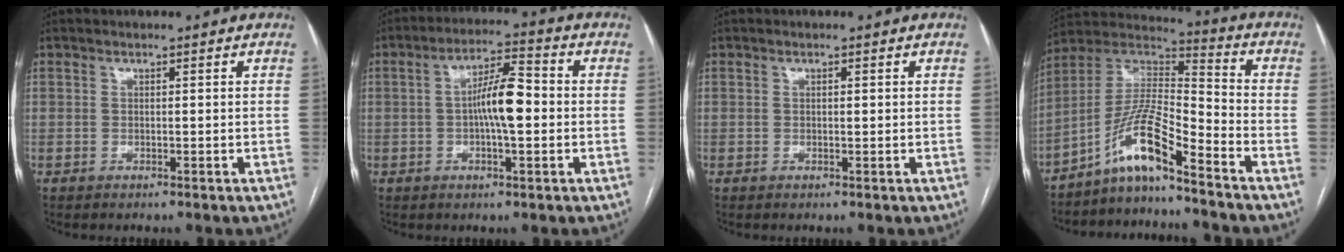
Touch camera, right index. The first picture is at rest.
{"total": 8.0, "force": [-0.4, 1.7, 7.8], "torque": [-0.144, 0.014, -0.010]}
{"total": 0.6, "force": [0.1, 0.1, 0.6], "torque": [-0.011, 0.000, 0.001]}
{"total": 10.9, "force": [-7.7, 0.5, 7.7], "torque": [-0.156, 0.019, -0.146]}